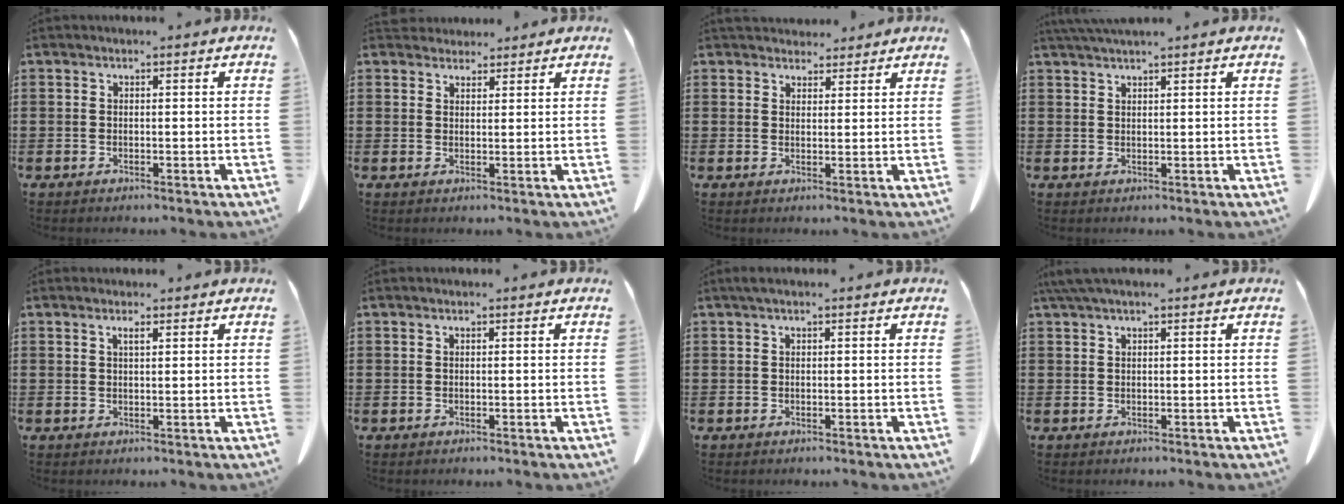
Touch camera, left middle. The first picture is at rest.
{"total": 2.6, "force": [2.4, 0.8, 0.1], "torque": [-0.001, -0.005, 0.046]}
{"total": 3.3, "force": [3.1, 1.1, 0.2], "torque": [-0.002, -0.008, 0.059]}
{"total": 2.0, "force": [1.8, -0.1, 0.9], "torque": [-0.020, -0.003, 0.035]}
{"total": 1.2, "force": [0.8, 0.2, 0.9], "torque": [-0.019, 0.000, 0.015]}
{"total": 0.0}
{"total": 0.8, "force": [0.3, 0.1, 0.7], "torque": [-0.014, 0.001, 0.006]}
{"total": 2.0, "force": [1.4, 0.2, 1.5], "torque": [-0.033, 0.001, 0.025]}